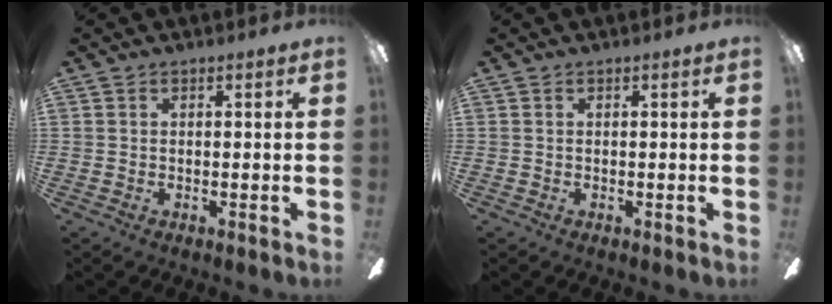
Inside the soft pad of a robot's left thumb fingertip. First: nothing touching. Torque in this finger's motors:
{"motor_torque": [0.00, 0.00, 0.00, 0.00, 0.00]}